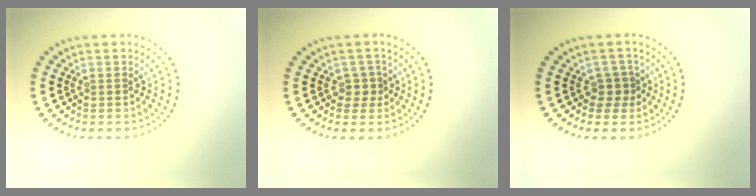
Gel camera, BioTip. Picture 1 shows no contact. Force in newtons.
{"total": 1.6, "press": 1.2, "slide": 1.0}
{"total": 1.7, "press": 1.4, "slide": 1.0}